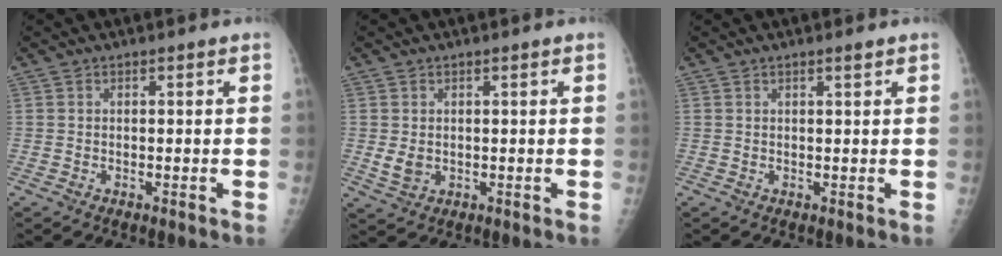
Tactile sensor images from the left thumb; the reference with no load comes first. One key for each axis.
{"total": 2.8, "fx": 0.3, "fy": 2.2, "fz": 1.7, "tx": -0.026, "ty": -0.008, "tz": 0.014}
{"total": 1.0, "fx": 0.8, "fy": 0.1, "fz": 0.6, "tx": -0.008, "ty": -0.004, "tz": 0.014}